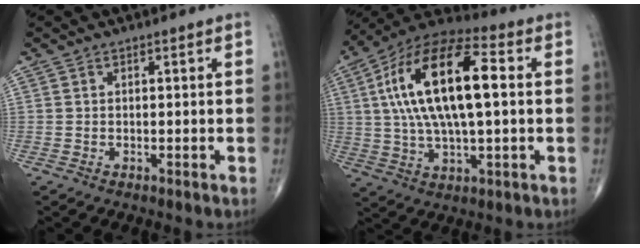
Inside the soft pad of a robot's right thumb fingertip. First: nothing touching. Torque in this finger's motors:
{"motor_torque": [-0.59, 3.00, 2.25, 0.52, 0.77]}